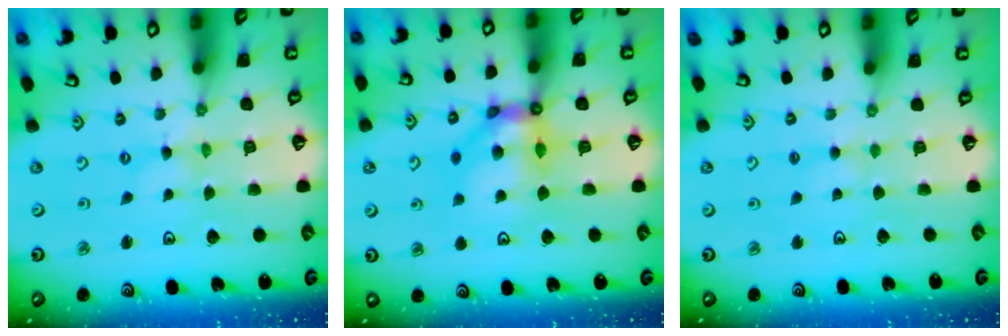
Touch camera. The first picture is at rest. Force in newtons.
{"total": 11.3, "press": 11.1, "slide": 2.0}
{"total": 1.6, "press": 1.6, "slide": 0.3}